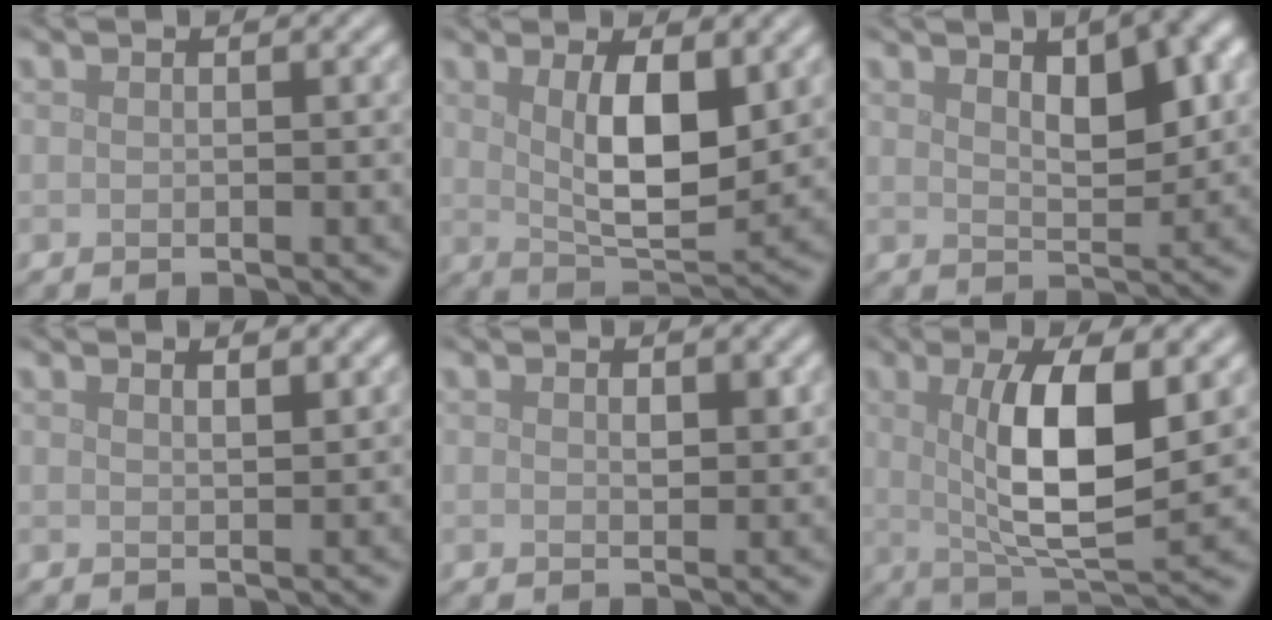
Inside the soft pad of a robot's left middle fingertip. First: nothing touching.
{"total": 6.3, "force": [1.6, 2.3, 5.6], "torque": [-0.099, -0.009, 0.035]}
{"total": 5.8, "force": [2.2, 2.3, 4.8], "torque": [-0.074, 0.002, 0.040]}
{"total": 1.6, "force": [1.4, 0.4, 0.7], "torque": [-0.004, 0.002, 0.011]}
{"total": 1.1, "force": [0.5, 0.5, 0.9], "torque": [-0.012, -0.005, 0.010]}
{"total": 8.1, "force": [1.5, 2.4, 7.6], "torque": [-0.132, -0.010, 0.029]}